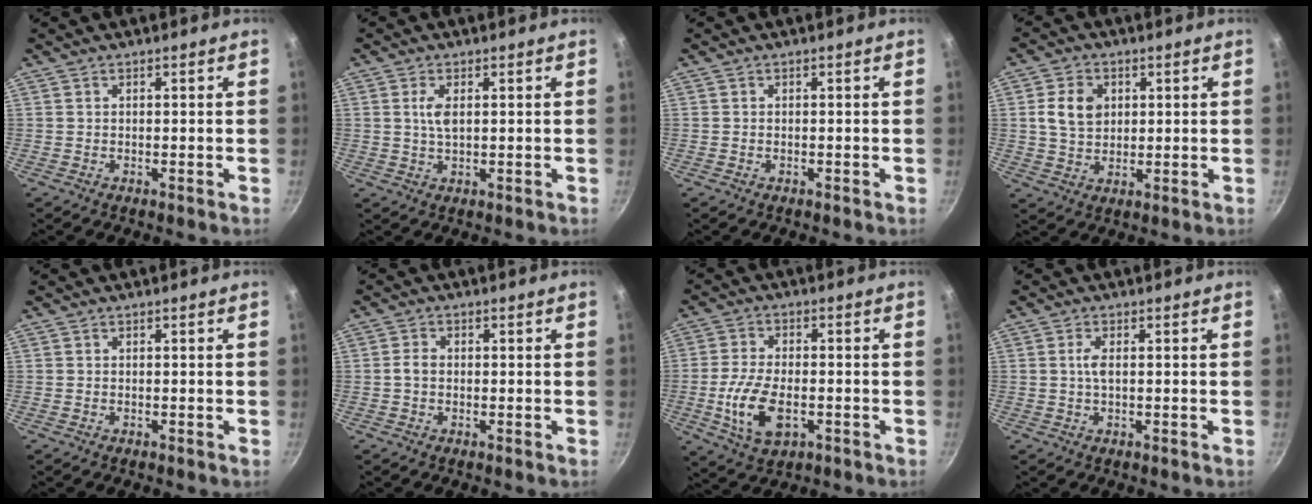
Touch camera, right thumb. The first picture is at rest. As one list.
[{"total": 3.4, "force": [0.8, 1.5, 2.9], "torque": [-0.063, -0.001, 0.017]}, {"total": 0.0}, {"total": 6.6, "force": [1.8, 5.0, 4.0], "torque": [-0.053, -0.009, 0.036]}, {"total": 0.0}, {"total": 2.1, "force": [-0.3, 1.5, 1.4], "torque": [-0.024, 0.006, -0.009]}, {"total": 10.5, "force": [-2.7, 5.7, 8.4], "torque": [-0.162, 0.002, -0.044]}, {"total": 2.3, "force": [0.2, 0.9, 2.1], "torque": [-0.048, 0.003, 0.005]}]